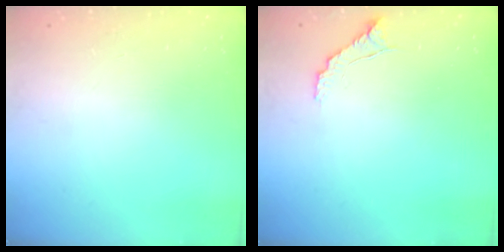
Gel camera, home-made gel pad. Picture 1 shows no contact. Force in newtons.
{"total": 6.3, "press": 6.3, "slide": 0.4}